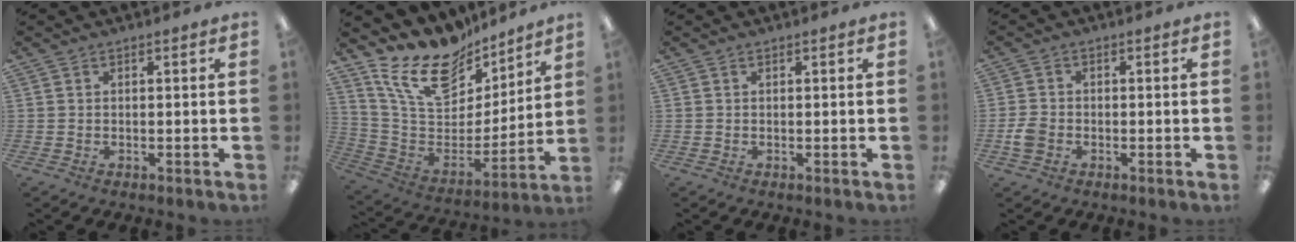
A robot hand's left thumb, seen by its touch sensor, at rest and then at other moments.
{"total": 20.1, "force": [14.9, 9.8, 9.2], "torque": [-0.185, -0.096, 0.271]}
{"total": 0.0}
{"total": 3.3, "force": [-1.2, 2.4, 1.8], "torque": [-0.036, 0.006, -0.024]}